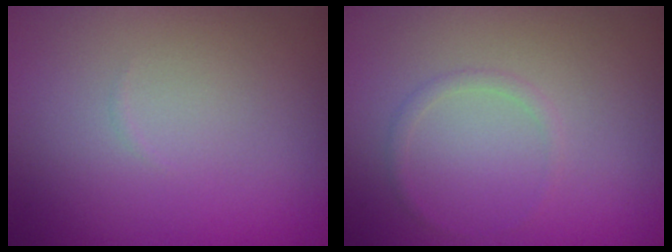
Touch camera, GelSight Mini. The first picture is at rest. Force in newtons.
{"total": 0.8, "press": 0.8, "slide": 0.0}